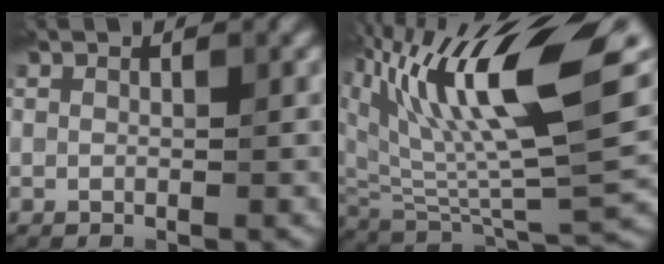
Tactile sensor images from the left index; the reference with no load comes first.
{"total": 13.2, "force": [5.0, 4.6, 11.2], "torque": [-0.199, 0.005, 0.102]}